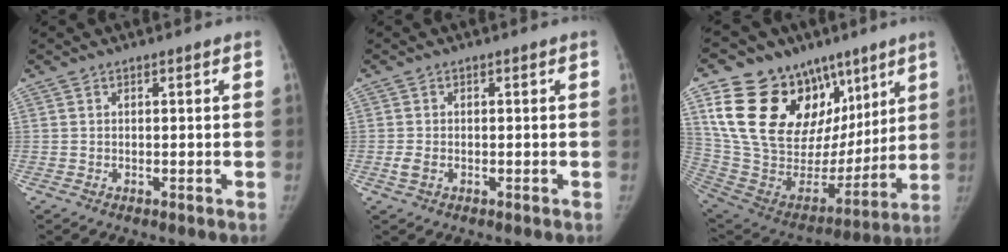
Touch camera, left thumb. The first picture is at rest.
{"total": 2.1, "force": [-0.5, 1.4, 1.4], "torque": [-0.033, -0.002, -0.011]}
{"total": 32.2, "force": [14.3, 20.5, 20.2], "torque": [-0.307, 0.003, 0.271]}